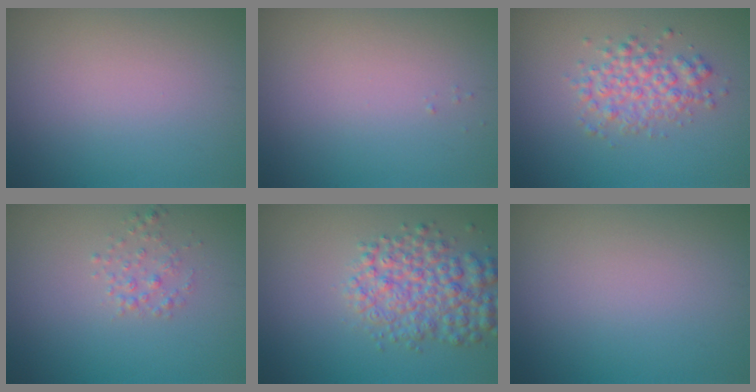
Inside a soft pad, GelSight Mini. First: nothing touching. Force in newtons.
{"total": 0.0}
{"total": 3.2, "press": 3.2, "slide": 0.1}
{"total": 1.3, "press": 1.3, "slide": 0.0}
{"total": 5.2, "press": 5.2, "slide": 0.2}
{"total": 0.0}